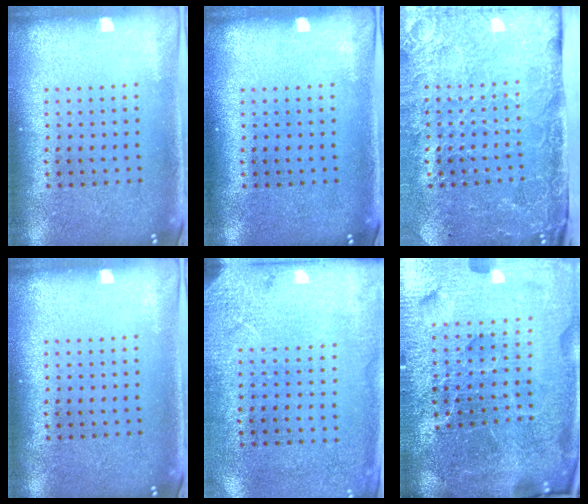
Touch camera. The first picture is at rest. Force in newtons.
{"total": 0.0}
{"total": 4.7, "press": 3.7, "slide": 2.9}
{"total": 0.0}
{"total": 2.6, "press": 2.1, "slide": 1.5}
{"total": 7.1, "press": 6.2, "slide": 3.5}